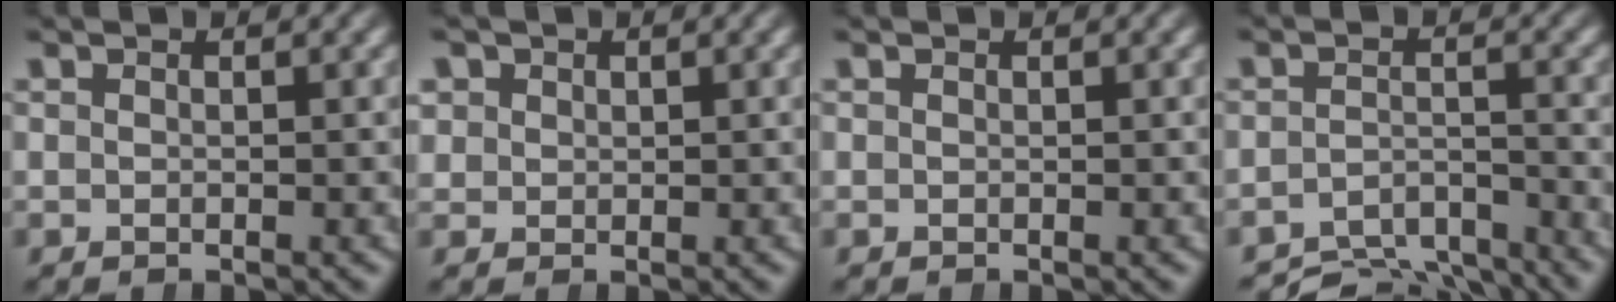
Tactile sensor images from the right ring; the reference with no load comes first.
{"total": 2.4, "force": [1.1, 1.9, 0.8], "torque": [-0.021, -0.008, 0.030]}
{"total": 0.0}
{"total": 7.1, "force": [-6.2, 2.6, 2.3], "torque": [-0.012, -0.026, -0.098]}